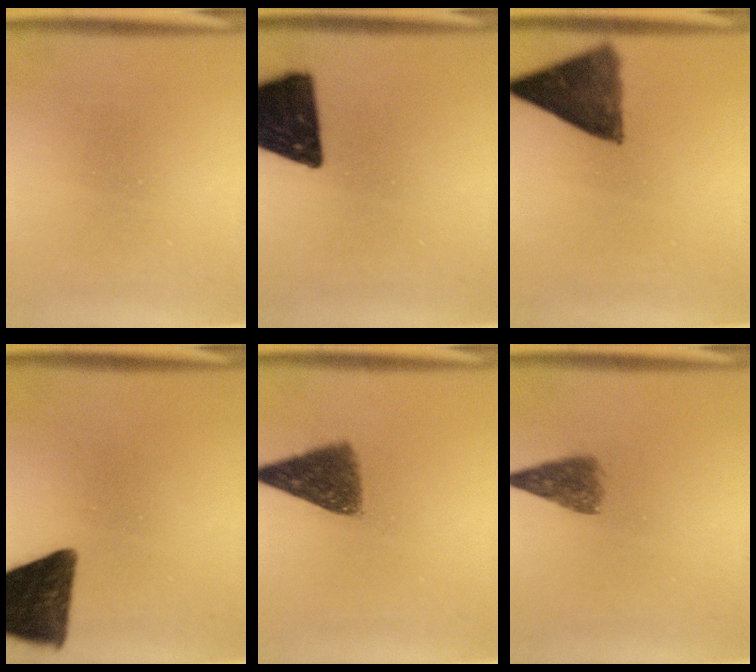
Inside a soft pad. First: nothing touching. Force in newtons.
{"total": 19.5}
{"total": 9.6}
{"total": 13.4}
{"total": 7.0}
{"total": 4.1}